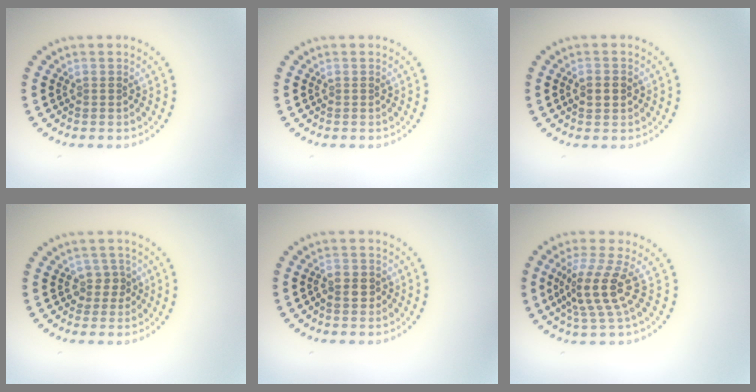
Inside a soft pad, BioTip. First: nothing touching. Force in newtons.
{"total": 0.0}
{"total": 2.2, "press": 2.2, "slide": 0.1}
{"total": 1.9, "press": 1.5, "slide": 1.1}
{"total": 1.5, "press": 1.5, "slide": 0.5}
{"total": 4.1, "press": 3.2, "slide": 2.6}